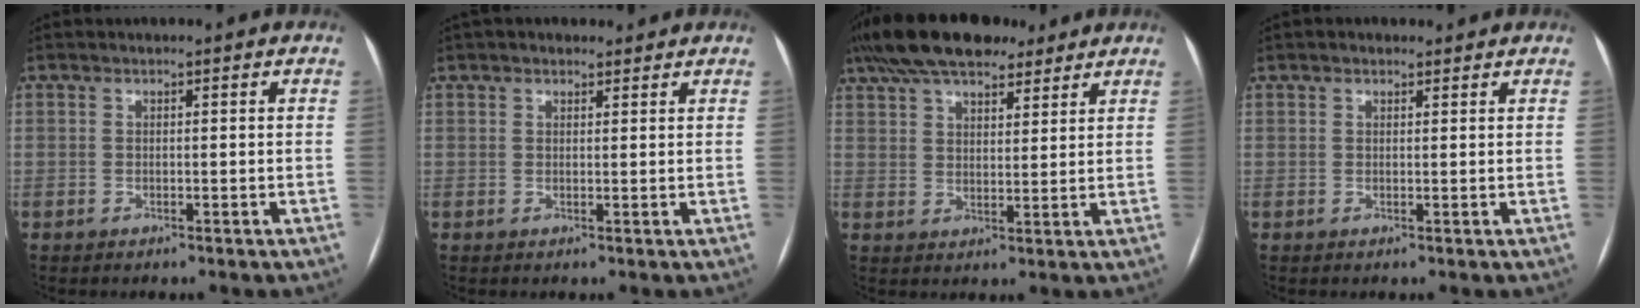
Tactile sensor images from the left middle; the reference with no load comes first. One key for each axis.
{"total": 3.4, "fx": 2.8, "fy": 1.4, "fz": 1.3, "tx": -0.023, "ty": 0.031, "tz": 0.043}
{"total": 16.1, "fx": 12.3, "fy": 6.1, "fz": 8.4, "tx": -0.171, "ty": 0.055, "tz": 0.203}
{"total": 2.0, "fx": 1.6, "fy": 0.9, "fz": 0.8, "tx": -0.018, "ty": 0.021, "tz": 0.023}